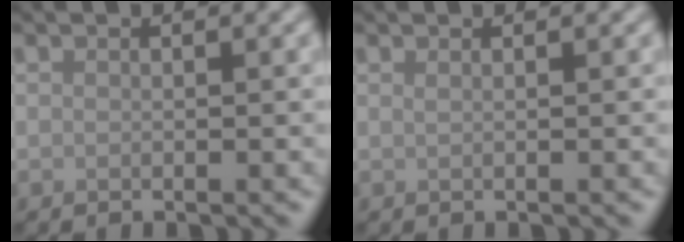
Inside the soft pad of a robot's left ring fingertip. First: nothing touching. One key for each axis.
{"total": 0.6, "fx": 0.4, "fy": 0.3, "fz": 0.3, "tx": -0.002, "ty": 0.000, "tz": 0.003}